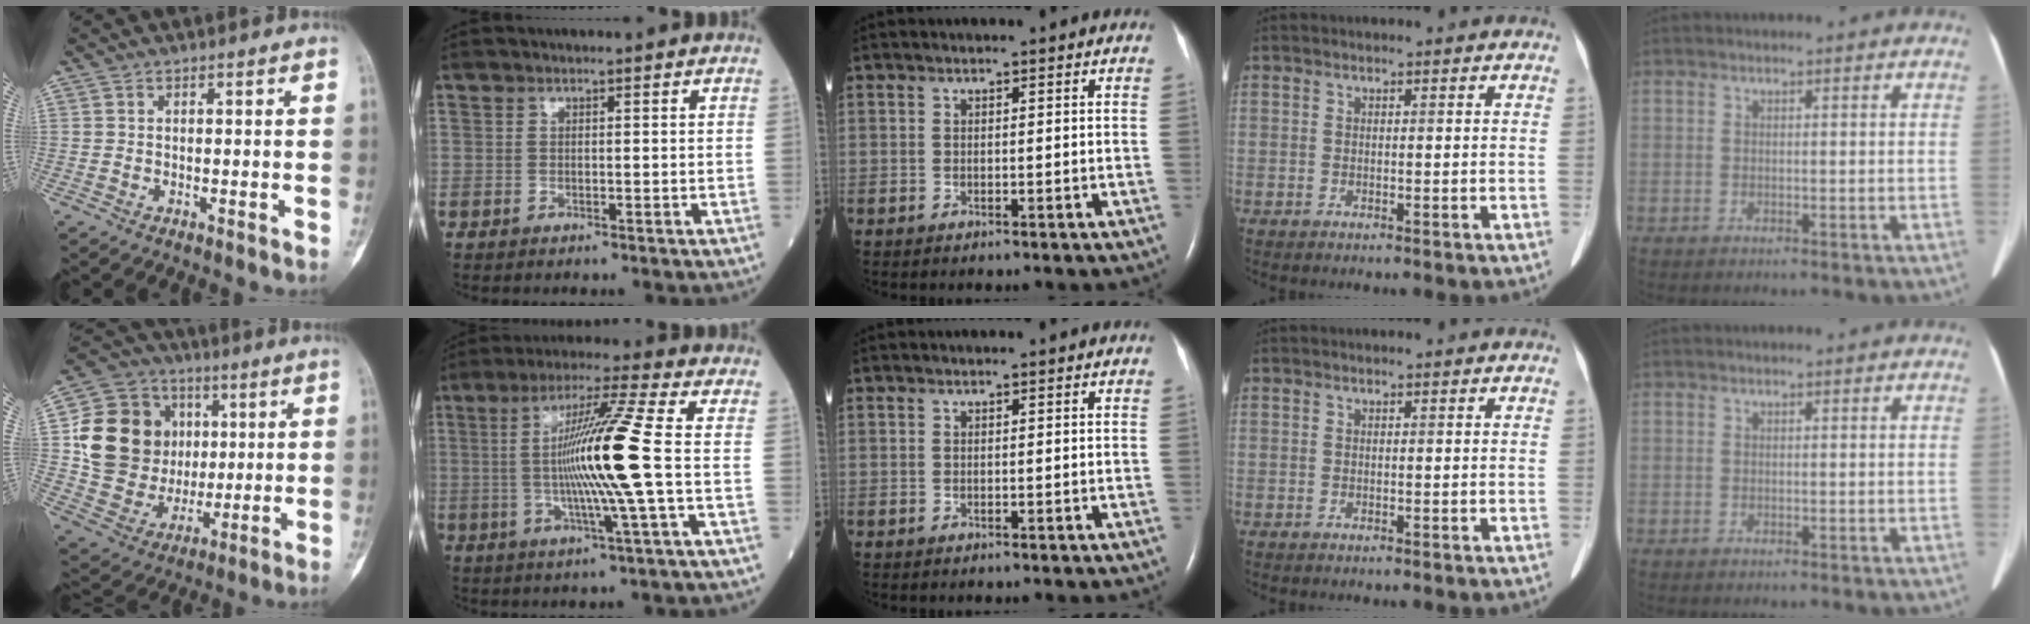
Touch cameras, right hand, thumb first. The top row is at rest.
{"thumb": {"total": 20.3, "force": [3.2, 17.1, 10.4], "torque": [-0.157, 0.017, 0.076]}, "index": {"total": 12.9, "force": [-0.6, -2.1, 12.7], "torque": [-0.240, -0.006, -0.013]}}